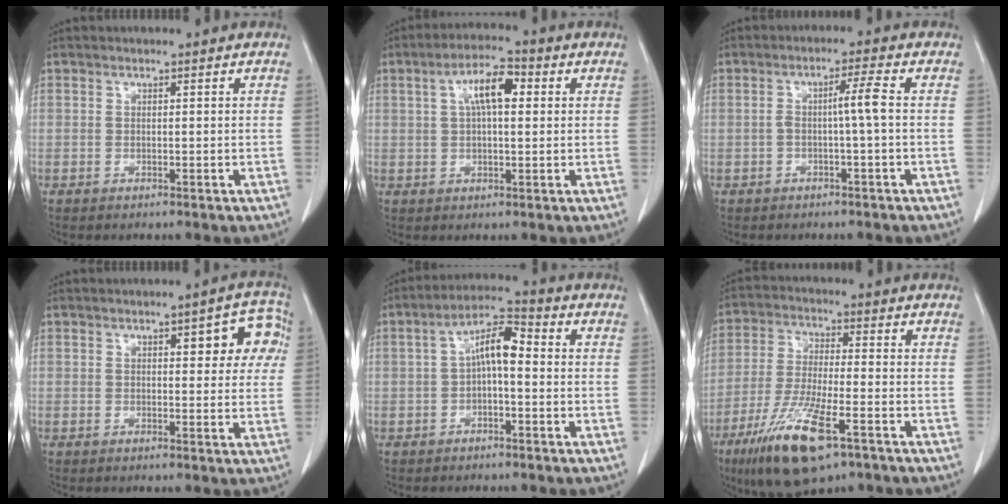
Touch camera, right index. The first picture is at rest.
{"total": 7.1, "force": [1.9, 2.2, 6.5], "torque": [-0.120, 0.020, 0.031]}
{"total": 3.5, "force": [-0.4, -0.6, 3.4], "torque": [-0.061, 0.010, -0.006]}
{"total": 7.4, "force": [2.5, 2.7, 6.5], "torque": [-0.061, 0.019, 0.024]}
{"total": 6.9, "force": [0.1, 2.3, 6.6], "torque": [-0.122, 0.031, -0.002]}
{"total": 13.6, "force": [-7.6, 2.7, 11.0], "torque": [-0.220, -0.028, -0.131]}